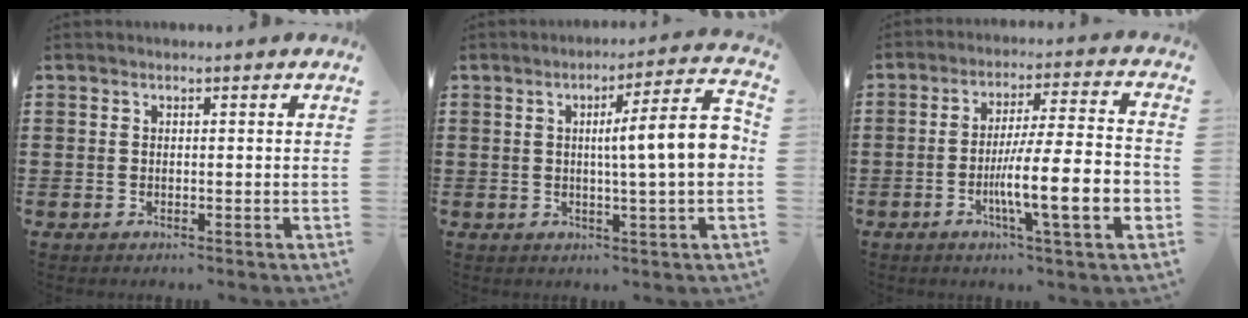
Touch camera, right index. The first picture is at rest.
{"total": 9.7, "force": [0.7, 0.8, 9.6], "torque": [-0.149, -0.011, 0.003]}
{"total": 13.0, "force": [-4.1, 1.7, 12.2], "torque": [-0.215, -0.011, -0.079]}